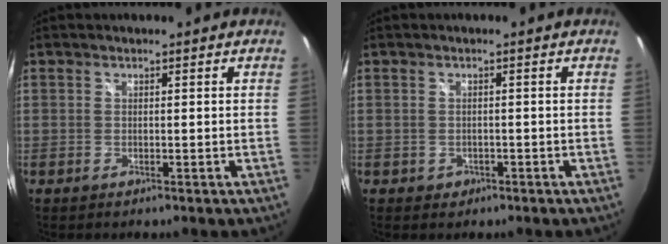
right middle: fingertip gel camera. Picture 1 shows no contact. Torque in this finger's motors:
{"motor_torque": [0.33, -0.23, 0.03, 0.01]}